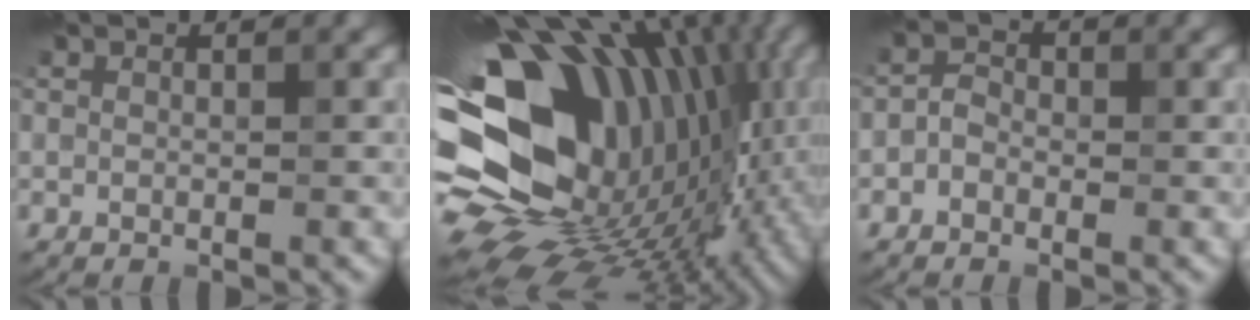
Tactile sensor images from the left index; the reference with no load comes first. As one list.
[{"total": 19.7, "force": [0.1, 14.2, 13.7], "torque": [-0.248, -0.018, 0.027]}, {"total": 1.6, "force": [-0.9, 1.1, 0.7], "torque": [-0.014, 0.011, -0.023]}]